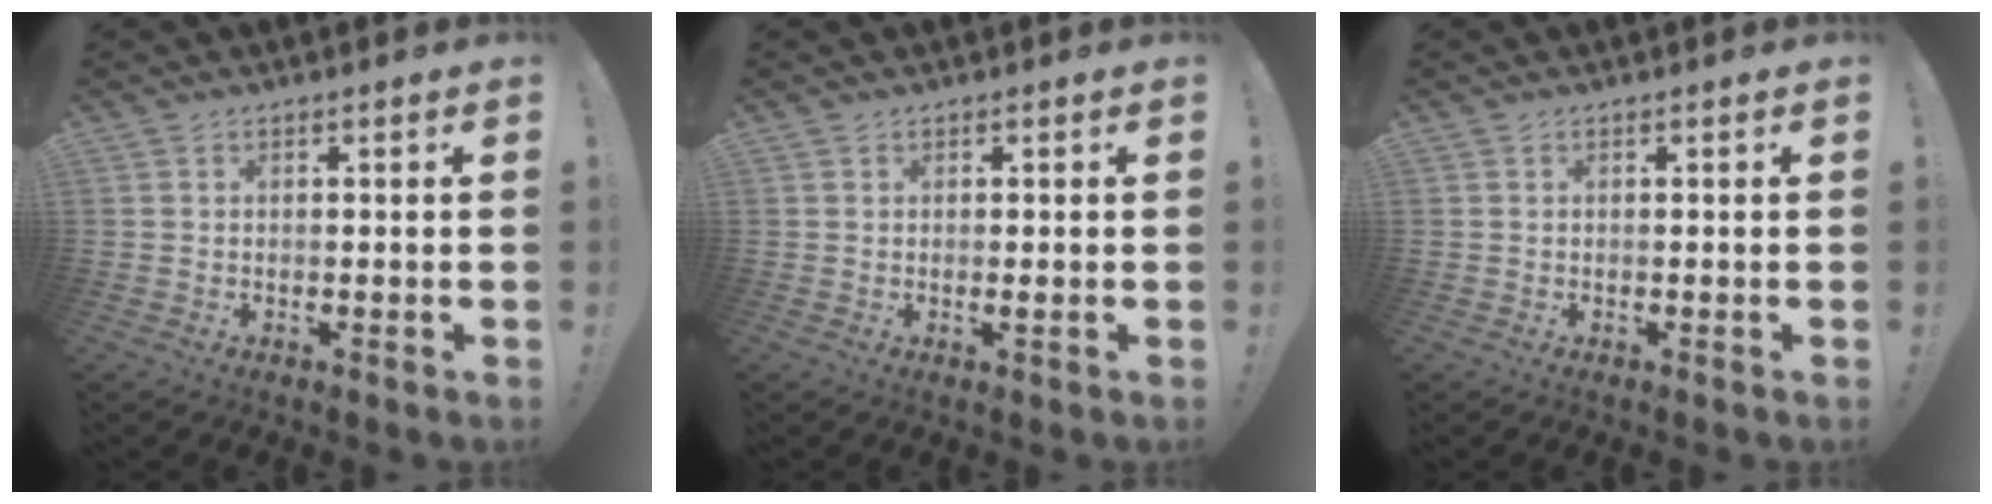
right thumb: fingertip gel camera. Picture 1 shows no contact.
{"total": 0.6, "force": [0.4, 0.1, 0.4], "torque": [-0.001, -0.003, 0.007]}
{"total": 0.0}